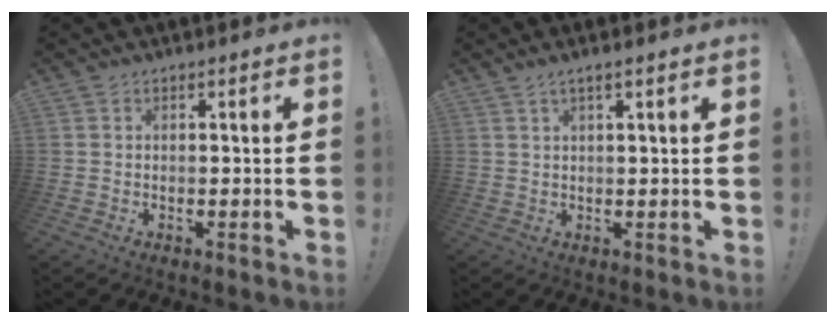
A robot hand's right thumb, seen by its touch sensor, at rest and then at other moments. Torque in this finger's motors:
{"motor_torque": [-0.09, -0.03, -0.15, 0.40, 0.10]}